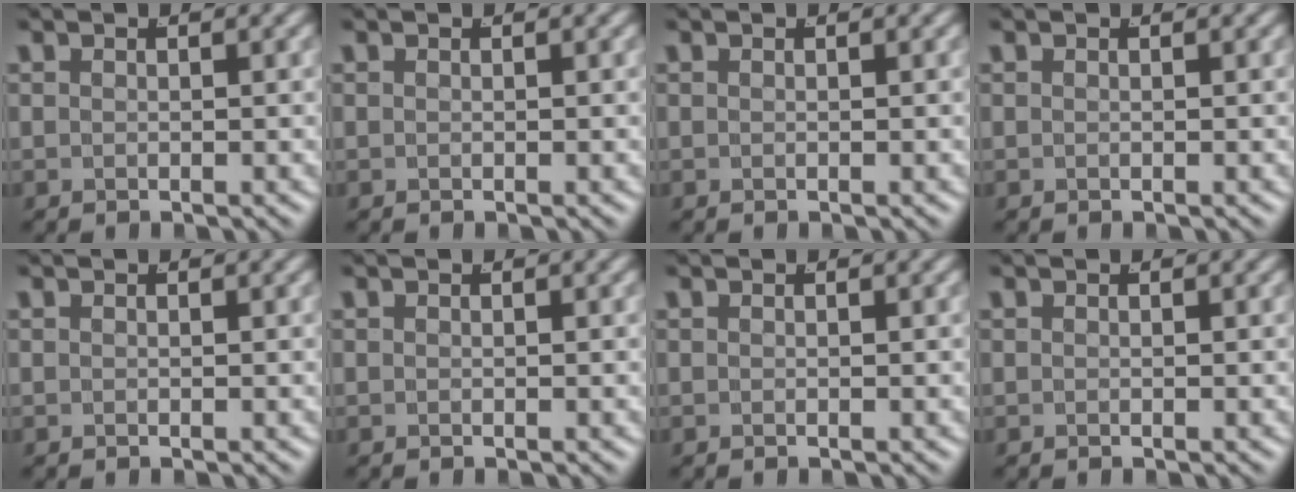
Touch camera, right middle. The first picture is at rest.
{"total": 0.0}
{"total": 0.0}
{"total": 0.0}
{"total": 0.0}
{"total": 0.0}
{"total": 0.0}
{"total": 0.0}